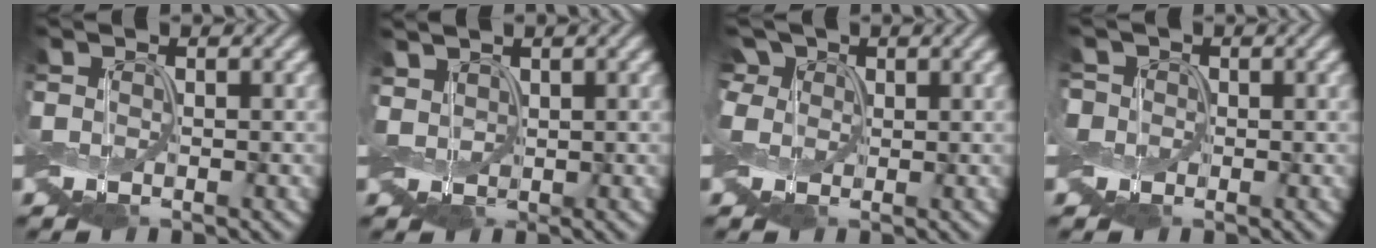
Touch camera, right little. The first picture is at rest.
{"total": 1.8, "force": [1.0, 1.2, 1.0], "torque": [-0.029, 0.008, 0.015]}
{"total": 3.1, "force": [1.8, 2.3, 1.0], "torque": [-0.035, 0.005, 0.037]}
{"total": 1.5, "force": [0.0, 1.5, 0.2], "torque": [-0.008, 0.008, -0.009]}